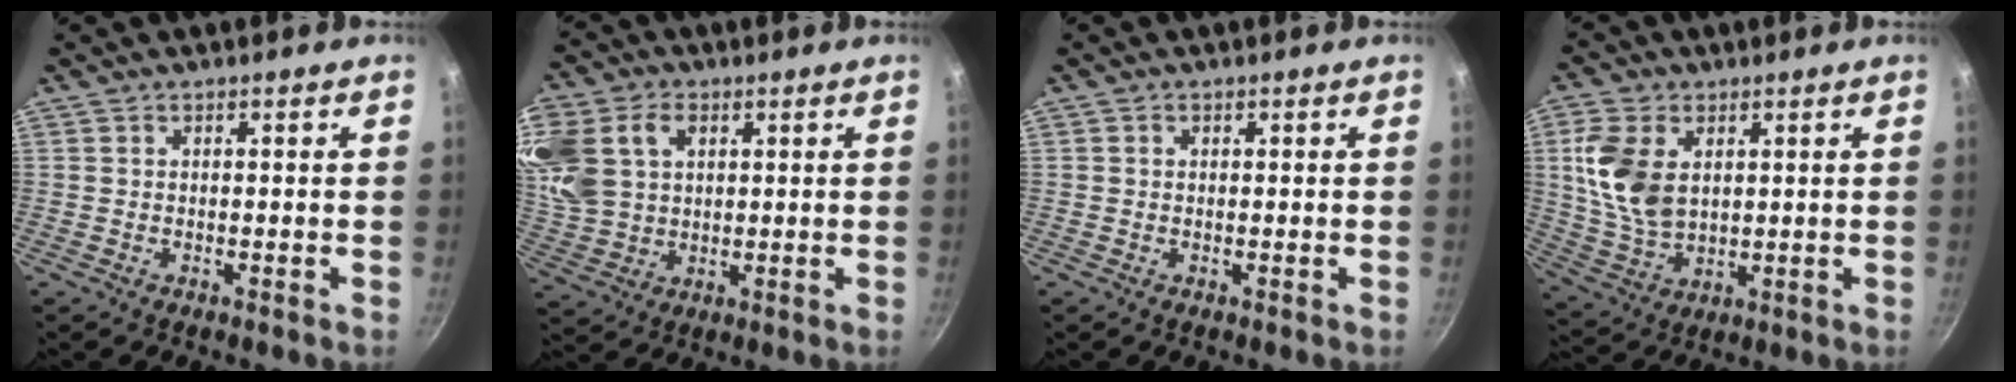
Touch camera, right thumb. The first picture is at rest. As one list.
[{"total": 19.2, "force": [6.2, 14.2, 11.5], "torque": [-0.266, 0.017, 0.121]}, {"total": 0.6, "force": [0.2, 0.5, 0.2], "torque": [-0.003, 0.004, 0.002]}, {"total": 12.2, "force": [2.9, 7.9, 8.8], "torque": [-0.165, -0.014, 0.063]}]